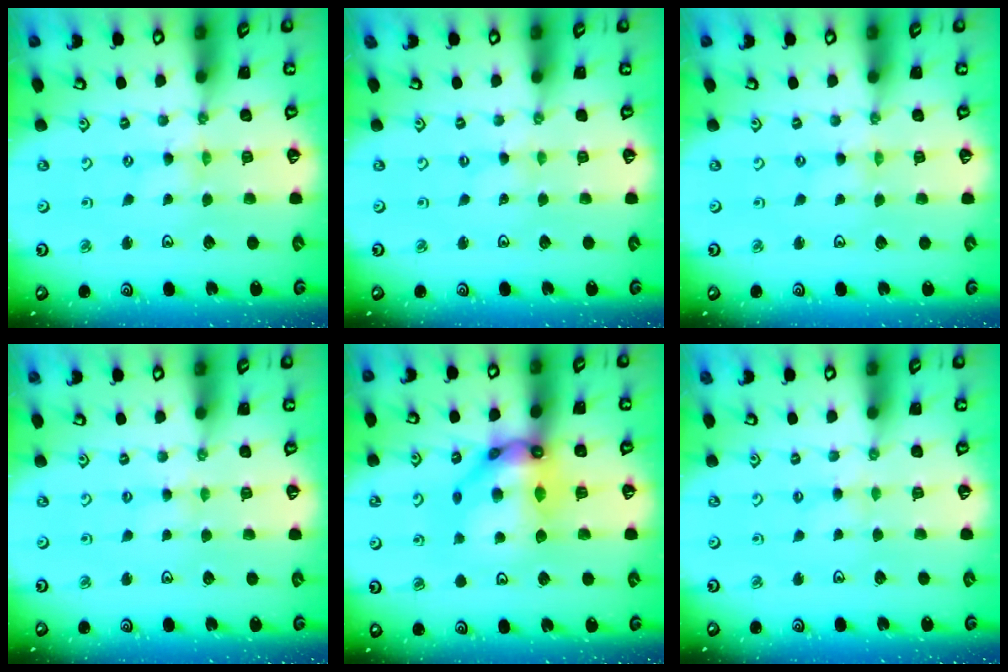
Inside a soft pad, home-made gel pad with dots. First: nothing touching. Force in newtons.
{"total": 0.0}
{"total": 0.0}
{"total": 2.1, "press": 2.1, "slide": 0.3}
{"total": 14.9, "press": 14.8, "slide": 1.3}
{"total": 2.1, "press": 2.0, "slide": 0.4}